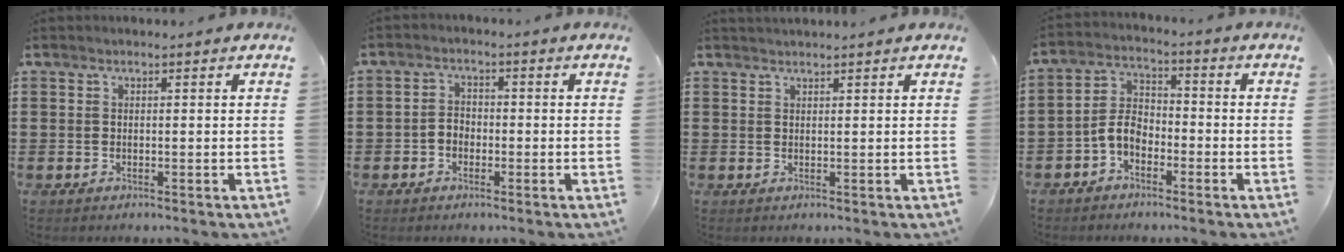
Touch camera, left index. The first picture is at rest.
{"total": 1.8, "force": [-1.0, 1.3, 0.7], "torque": [-0.017, 0.008, -0.023]}
{"total": 0.8, "force": [0.8, -0.1, 0.2], "torque": [-0.004, -0.002, 0.016]}
{"total": 4.9, "force": [-2.9, 2.9, 2.8], "torque": [-0.073, 0.006, -0.063]}